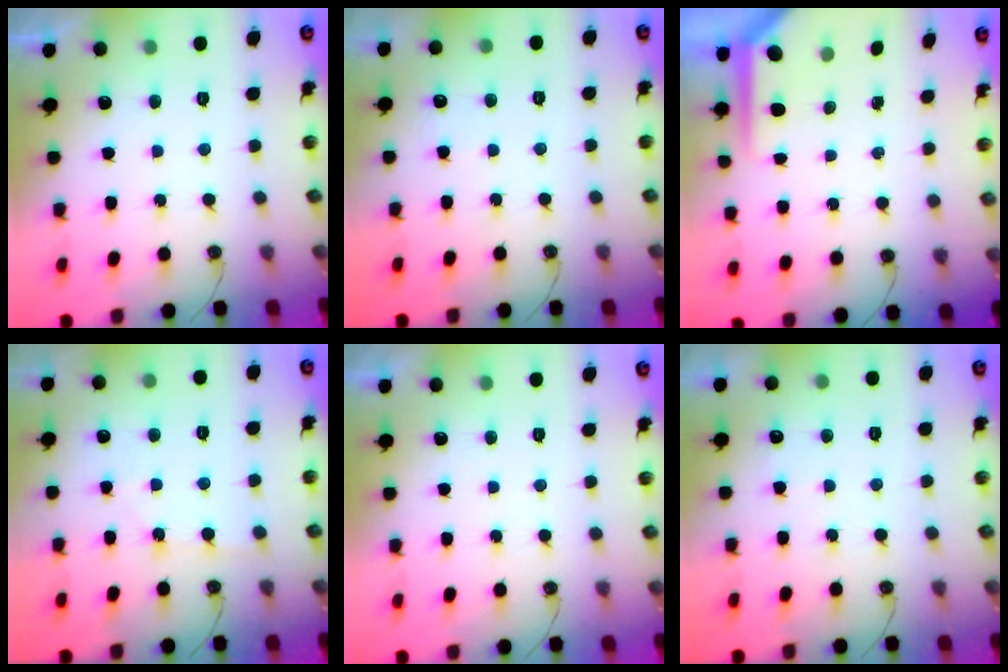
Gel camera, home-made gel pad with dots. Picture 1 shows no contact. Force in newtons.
{"total": 3.9, "press": 3.9, "slide": 0.6}
{"total": 5.6, "press": 5.5, "slide": 0.4}
{"total": 2.6, "press": 2.6, "slide": 0.3}
{"total": 0.0}
{"total": 4.3, "press": 4.2, "slide": 0.6}